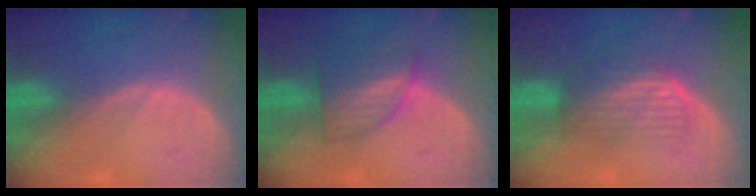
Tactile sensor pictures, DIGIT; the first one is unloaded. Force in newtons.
{"total": 5.9, "press": 5.7, "slide": 1.5}
{"total": 6.0, "press": 5.8, "slide": 1.6}